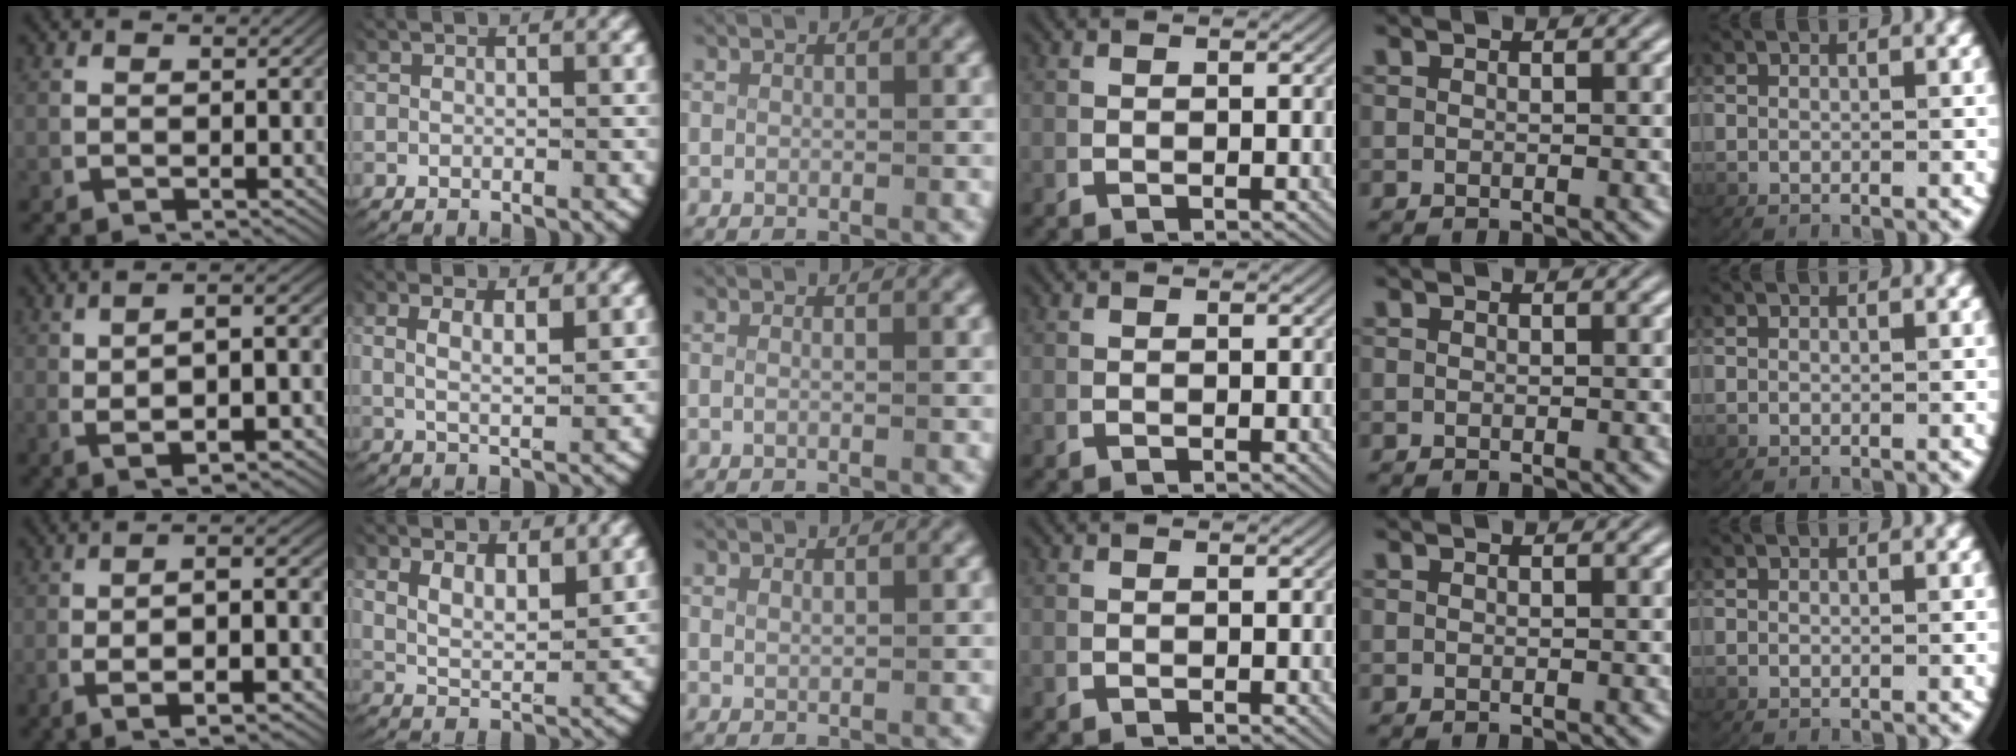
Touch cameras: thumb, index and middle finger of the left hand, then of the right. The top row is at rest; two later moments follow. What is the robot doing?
{"motion": "lift_and_place", "object": "towel"}